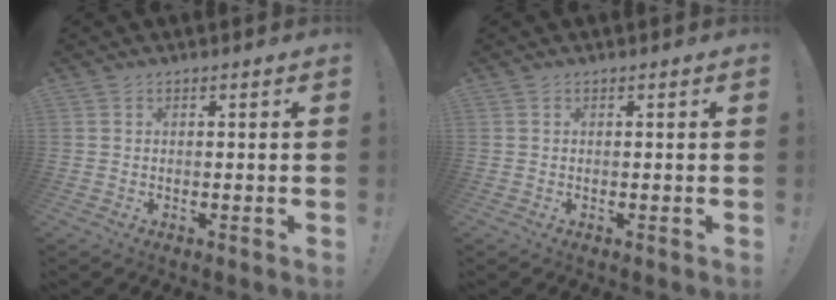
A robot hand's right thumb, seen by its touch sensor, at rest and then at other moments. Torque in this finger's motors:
{"motor_torque": [-0.01, 0.01, -0.02, 0.02, 0.07]}